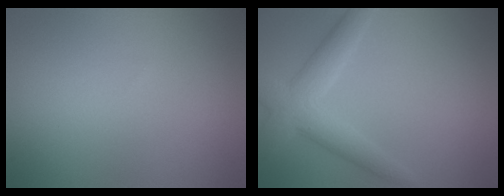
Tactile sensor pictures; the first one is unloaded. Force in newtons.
{"total": 4.5, "press": 4.4, "slide": 0.4}